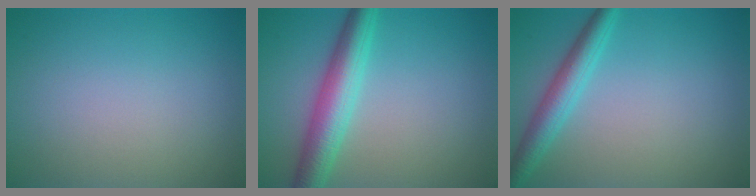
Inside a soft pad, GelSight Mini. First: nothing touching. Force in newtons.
{"total": 5.2, "press": 5.2, "slide": 0.0}
{"total": 3.4, "press": 3.4, "slide": 0.1}